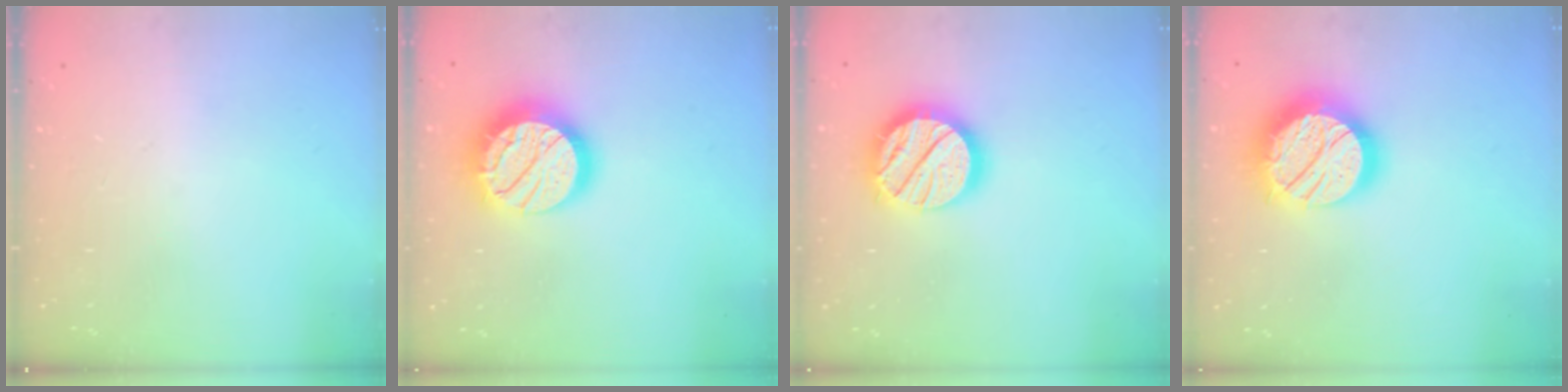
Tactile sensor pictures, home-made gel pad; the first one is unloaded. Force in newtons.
{"total": 20.4, "press": 20.4, "slide": 1.5}
{"total": 19.9, "press": 19.8, "slide": 1.7}
{"total": 20.0, "press": 19.9, "slide": 1.5}